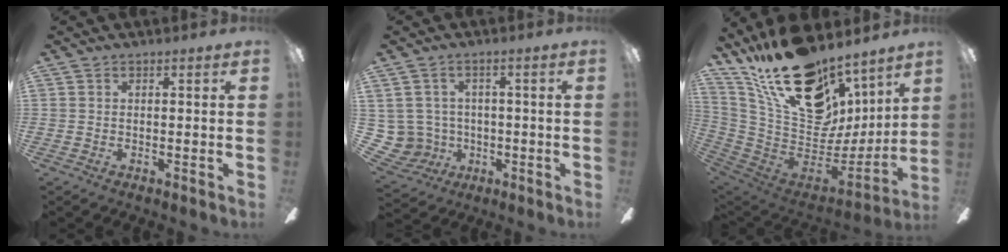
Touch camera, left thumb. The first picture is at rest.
{"total": 6.3, "force": [0.4, 6.3, 0.7], "torque": [-0.064, -0.007, 0.013]}
{"total": 27.1, "force": [18.6, 13.5, 14.4], "torque": [-0.259, -0.121, 0.350]}